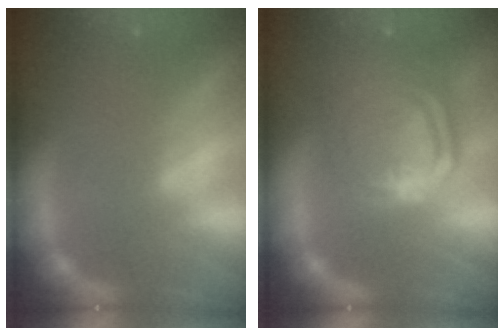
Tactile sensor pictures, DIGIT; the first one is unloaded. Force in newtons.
{"total": 9.5}